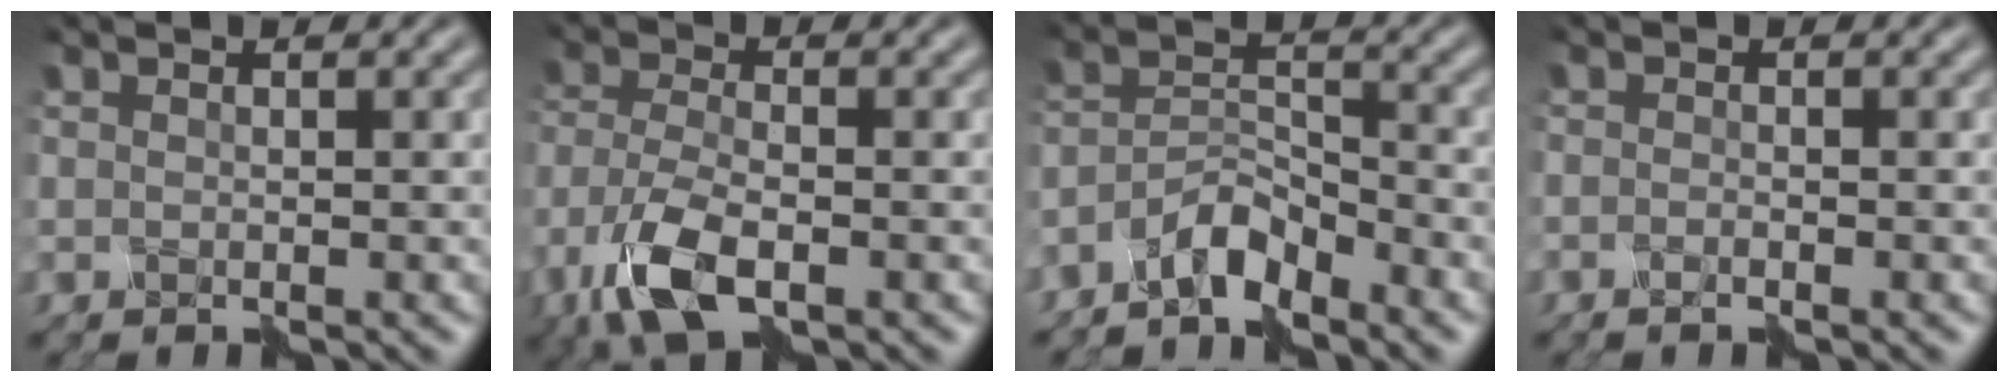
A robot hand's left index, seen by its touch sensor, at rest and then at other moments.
{"total": 7.2, "force": [-4.2, 3.0, 5.0], "torque": [-0.129, -0.008, -0.089]}
{"total": 3.9, "force": [-3.7, 0.5, 1.1], "torque": [-0.022, 0.012, -0.078]}
{"total": 1.3, "force": [-0.9, 0.5, 0.8], "torque": [-0.011, -0.001, -0.027]}